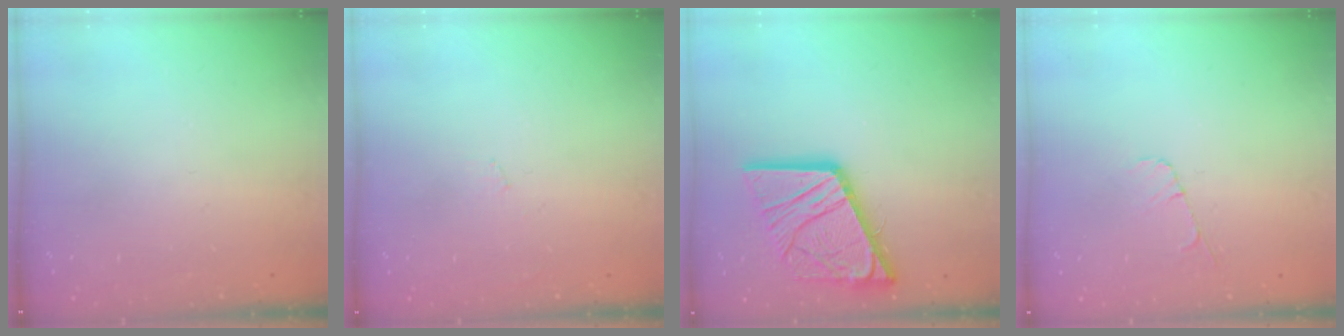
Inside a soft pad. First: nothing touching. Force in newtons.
{"total": 2.7, "press": 2.6, "slide": 0.4}
{"total": 18.0, "press": 17.9, "slide": 2.1}
{"total": 4.5, "press": 4.5, "slide": 0.4}